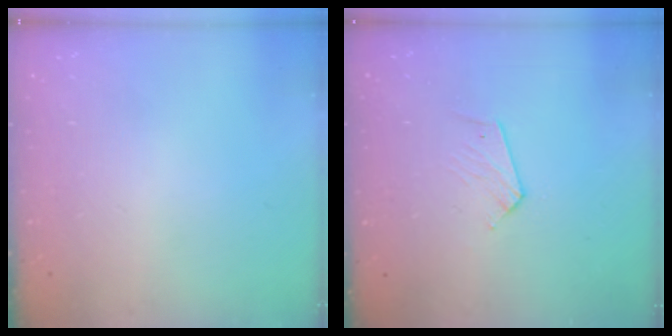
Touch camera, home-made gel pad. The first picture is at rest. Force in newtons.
{"total": 3.9, "press": 3.9, "slide": 0.3}